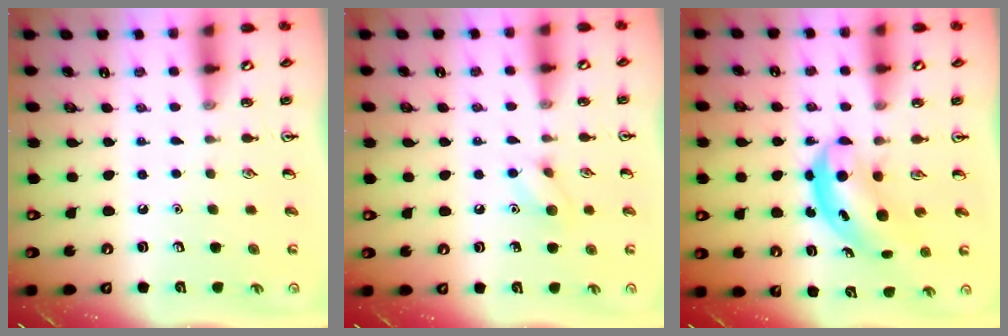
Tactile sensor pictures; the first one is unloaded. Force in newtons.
{"total": 6.4, "press": 6.3, "slide": 1.4}
{"total": 5.1, "press": 5.1, "slide": 0.6}